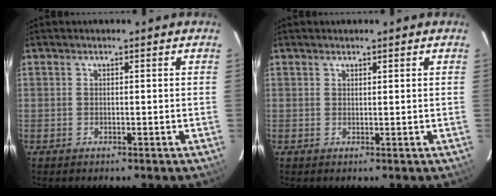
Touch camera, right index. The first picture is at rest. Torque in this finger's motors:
{"motor_torque": [-0.15, -0.01, 0.10, 0.01]}